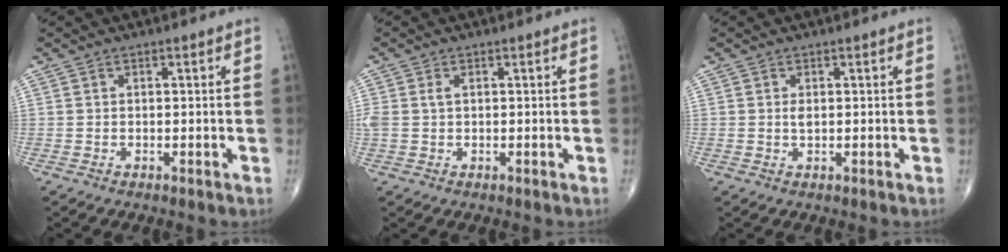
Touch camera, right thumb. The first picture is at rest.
{"total": 2.6, "force": [0.5, 1.6, 2.0], "torque": [-0.064, 0.012, 0.014]}
{"total": 1.1, "force": [0.2, 0.5, 0.9], "torque": [-0.017, -0.002, 0.004]}